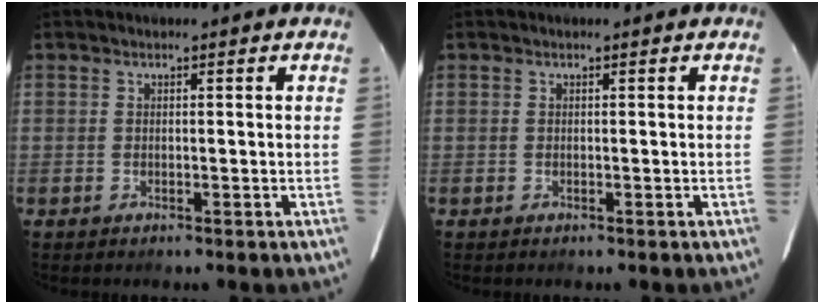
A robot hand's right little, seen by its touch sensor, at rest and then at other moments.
{"total": 0.0}